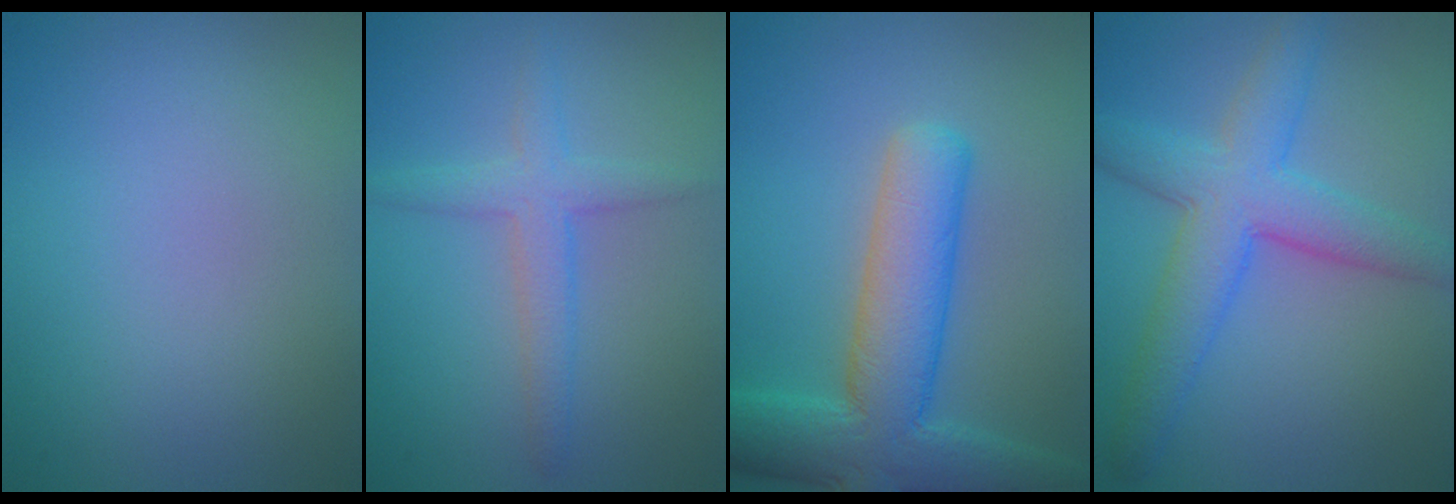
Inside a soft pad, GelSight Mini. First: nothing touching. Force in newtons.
{"total": 2.7, "press": 2.7, "slide": 0.2}
{"total": 8.5, "press": 8.5, "slide": 0.5}
{"total": 6.1, "press": 6.1, "slide": 0.2}